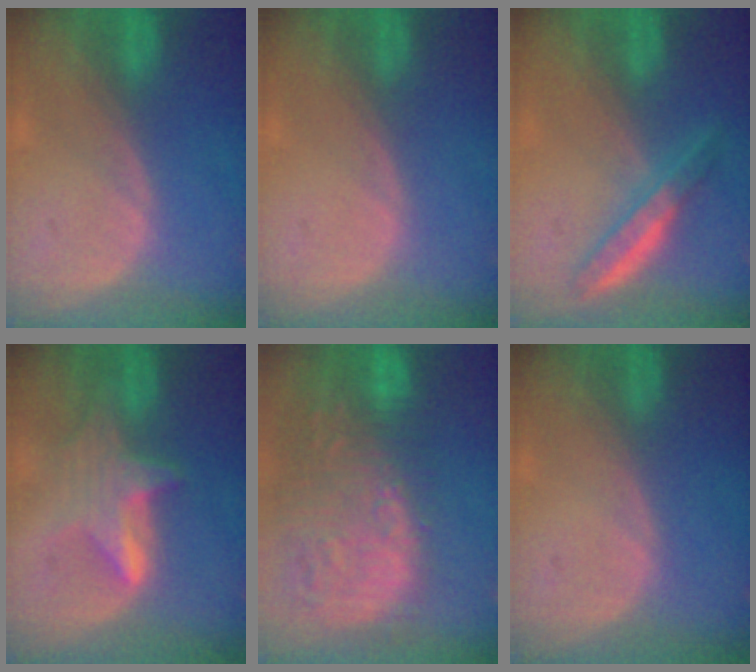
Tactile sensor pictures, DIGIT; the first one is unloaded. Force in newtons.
{"total": 0.0}
{"total": 4.5, "press": 4.4, "slide": 0.9}
{"total": 5.8, "press": 5.8, "slide": 0.8}
{"total": 16.0, "press": 13.2, "slide": 9.0}
{"total": 0.0}